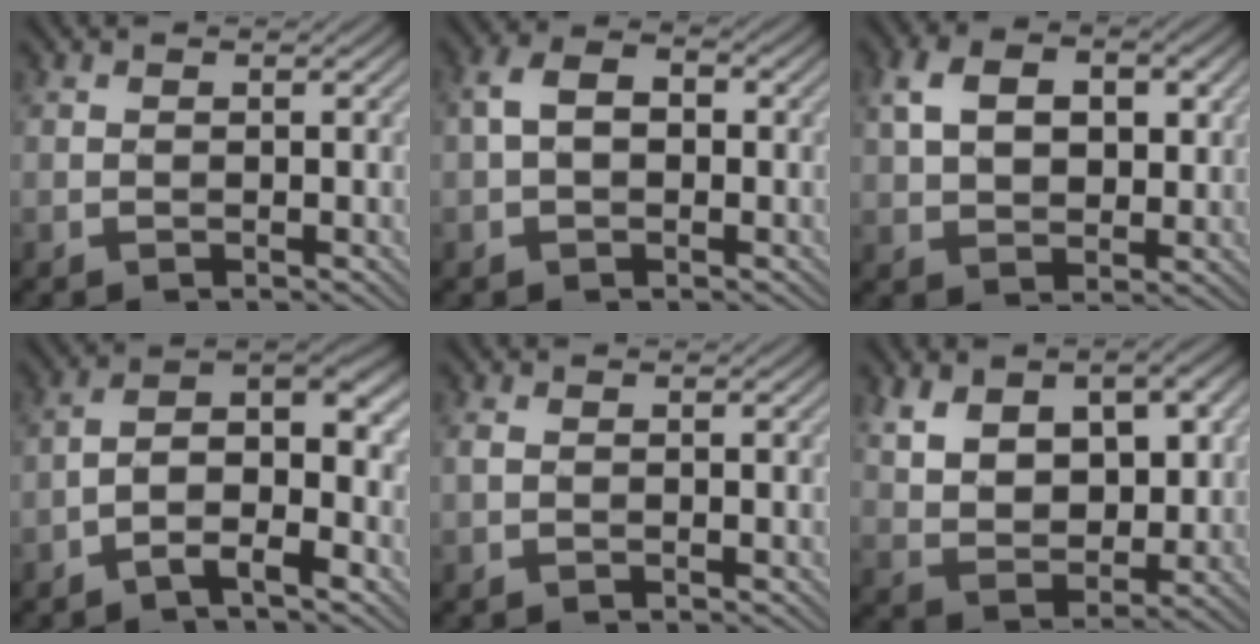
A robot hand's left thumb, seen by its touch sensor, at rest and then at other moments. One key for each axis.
{"total": 4.5, "fx": -0.1, "fy": 3.1, "fz": 3.2, "tx": -0.061, "ty": 0.006, "tz": -0.008}
{"total": 7.6, "fx": 2.1, "fy": 4.9, "fz": 5.4, "tx": -0.108, "ty": 0.006, "tz": 0.036}
{"total": 6.9, "fx": -3.1, "fy": 2.5, "fz": 5.7, "tx": -0.091, "ty": 0.012, "tz": -0.067}
{"total": 0.9, "fx": -0.1, "fy": 0.5, "fz": 0.7, "tx": -0.022, "ty": 0.002, "tz": -0.004}
{"total": 11.0, "fx": 3.7, "fy": 6.6, "fz": 8.0, "tx": -0.156, "ty": -0.006, "tz": 0.073}